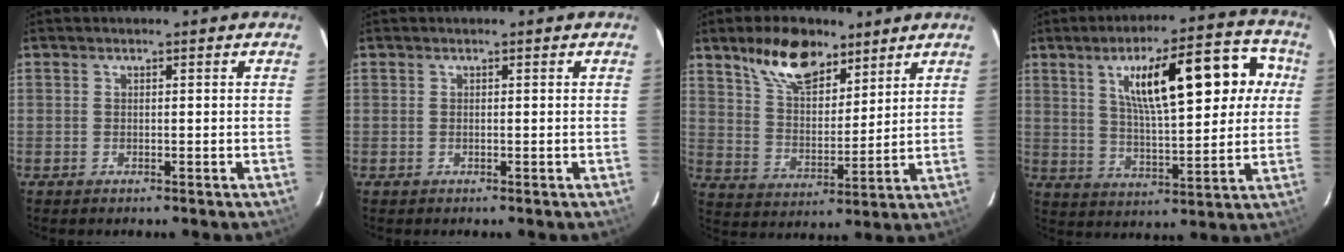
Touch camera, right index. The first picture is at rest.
{"total": 0.0}
{"total": 12.9, "force": [8.8, 6.2, 7.2], "torque": [-0.125, 0.013, 0.160]}
{"total": 18.4, "force": [5.6, 5.7, 16.6], "torque": [-0.271, 0.033, 0.096]}